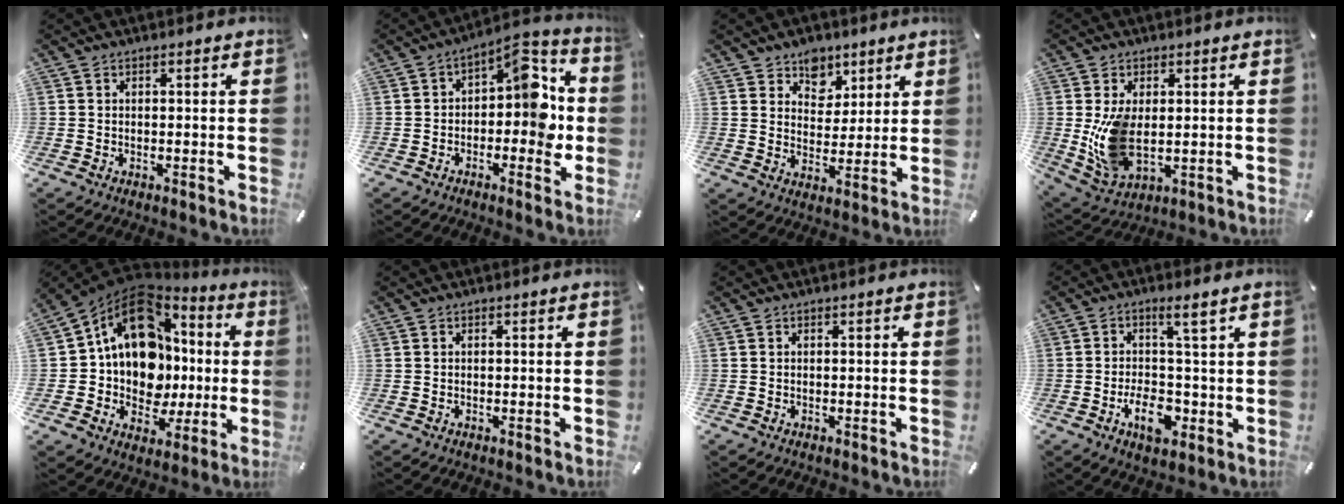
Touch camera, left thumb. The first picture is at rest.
{"total": 9.7, "force": [0.3, 5.8, 7.8], "torque": [-0.089, -0.016, -0.001]}
{"total": 7.4, "force": [5.0, 5.4, 0.0], "torque": [0.006, -0.036, 0.090]}
{"total": 10.8, "force": [0.4, 6.5, 8.6], "torque": [-0.178, -0.017, 0.013]}
{"total": 18.1, "force": [3.8, 14.2, 10.6], "torque": [-0.193, -0.026, 0.070]}
{"total": 0.0}
{"total": 0.0}
{"total": 9.2, "force": [-1.0, 4.4, 8.0], "torque": [-0.133, -0.004, -0.020]}